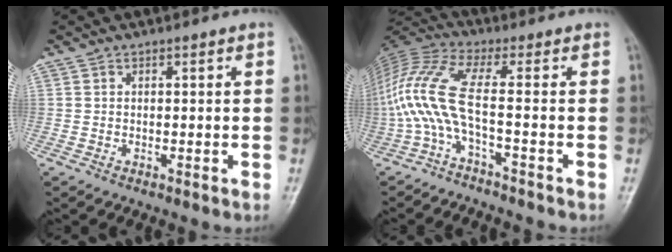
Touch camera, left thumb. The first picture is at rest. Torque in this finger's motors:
{"motor_torque": [1.87, 1.79, 0.31, 0.09, 0.56]}